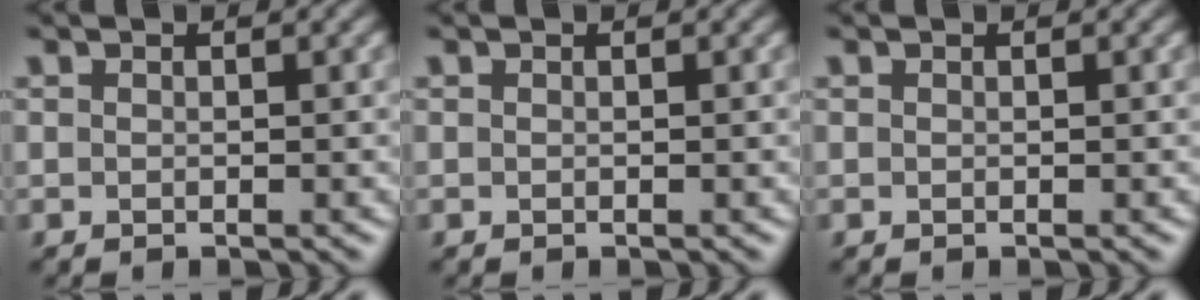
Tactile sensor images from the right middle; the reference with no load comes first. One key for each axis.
{"total": 0.0}
{"total": 0.0}